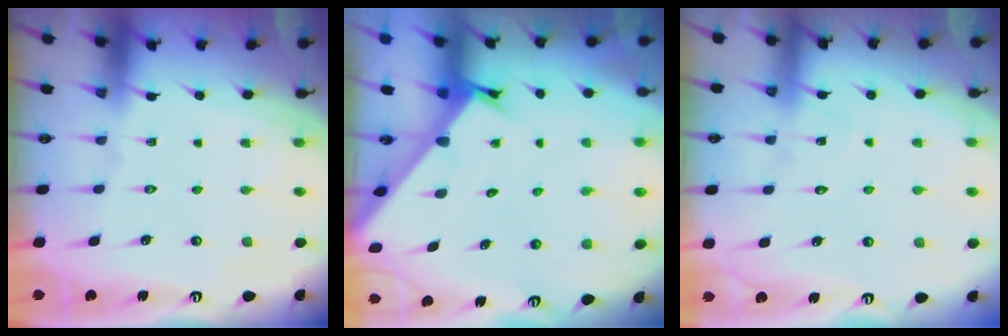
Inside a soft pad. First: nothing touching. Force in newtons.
{"total": 2.1, "press": 2.1, "slide": 0.2}
{"total": 8.5, "press": 8.4, "slide": 0.6}